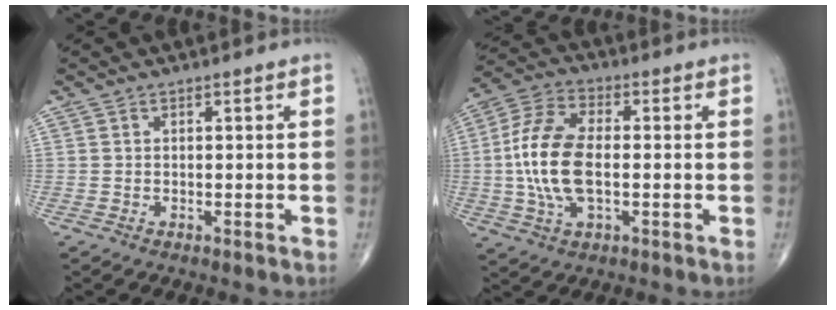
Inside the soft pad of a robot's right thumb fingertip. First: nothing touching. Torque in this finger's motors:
{"motor_torque": [1.78, 1.97, 1.32, 0.04, 0.21]}